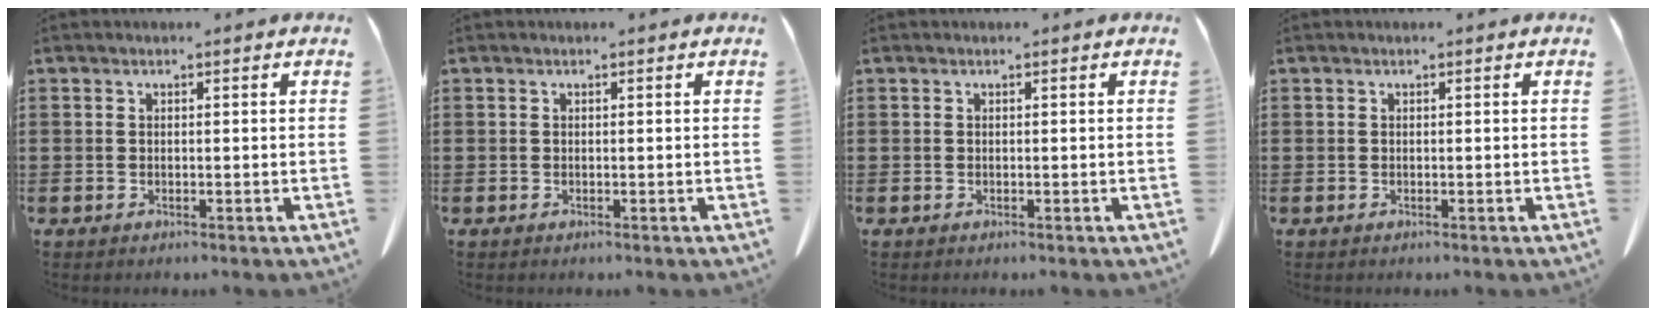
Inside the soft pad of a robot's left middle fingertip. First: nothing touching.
{"total": 0.0}
{"total": 0.0}
{"total": 0.0}